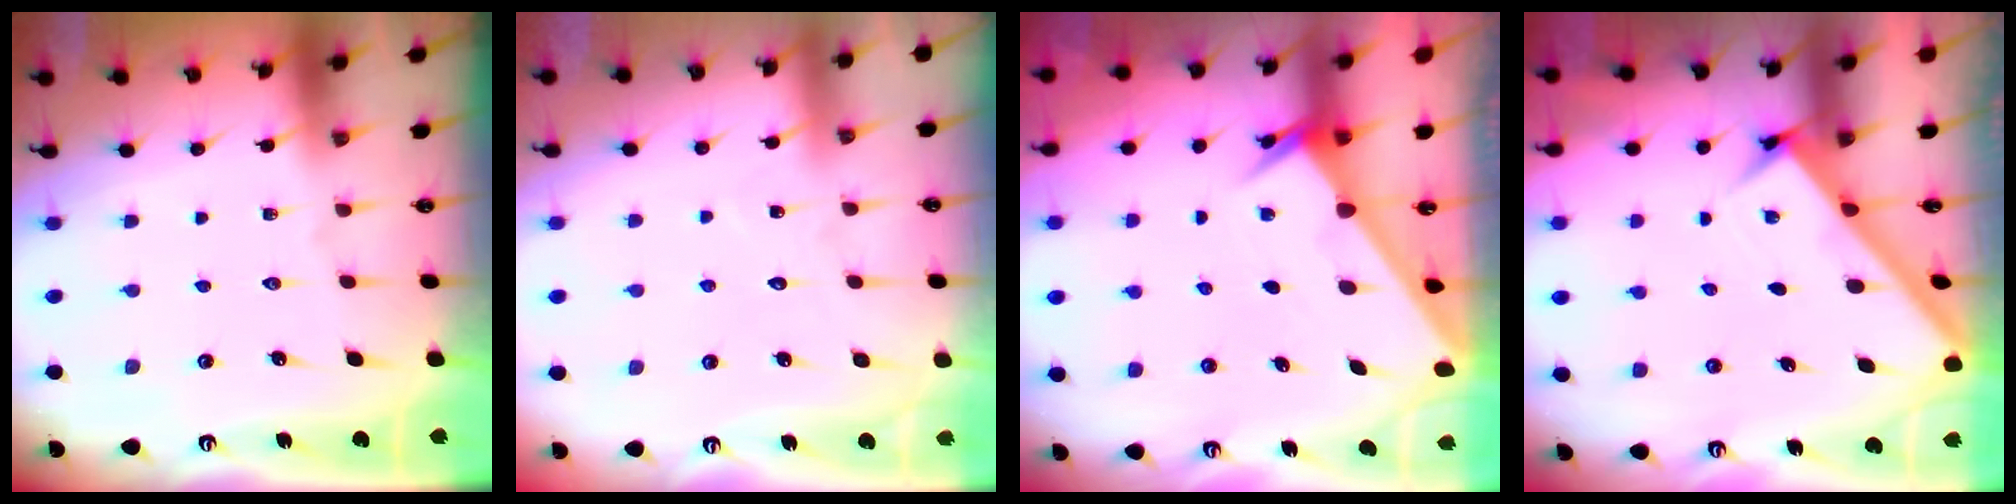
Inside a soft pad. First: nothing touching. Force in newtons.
{"total": 6.2, "press": 6.2, "slide": 0.6}
{"total": 2.0, "press": 2.0, "slide": 0.1}
{"total": 2.5, "press": 2.5, "slide": 0.3}